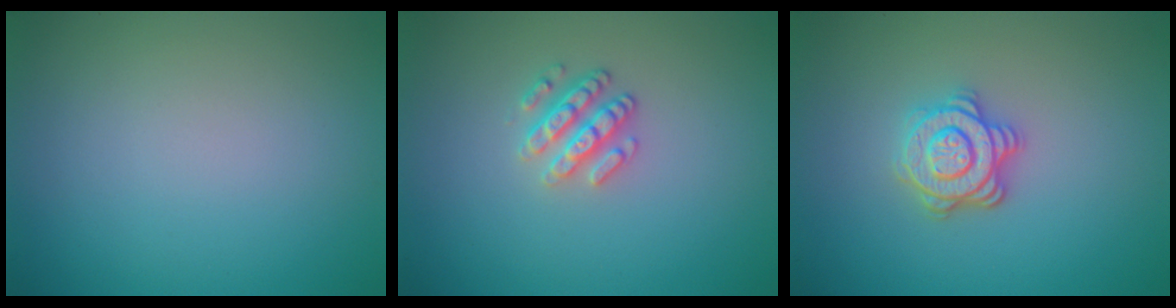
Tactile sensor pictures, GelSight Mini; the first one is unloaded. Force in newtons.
{"total": 2.5, "press": 2.3, "slide": 0.9}
{"total": 3.5, "press": 3.0, "slide": 1.9}